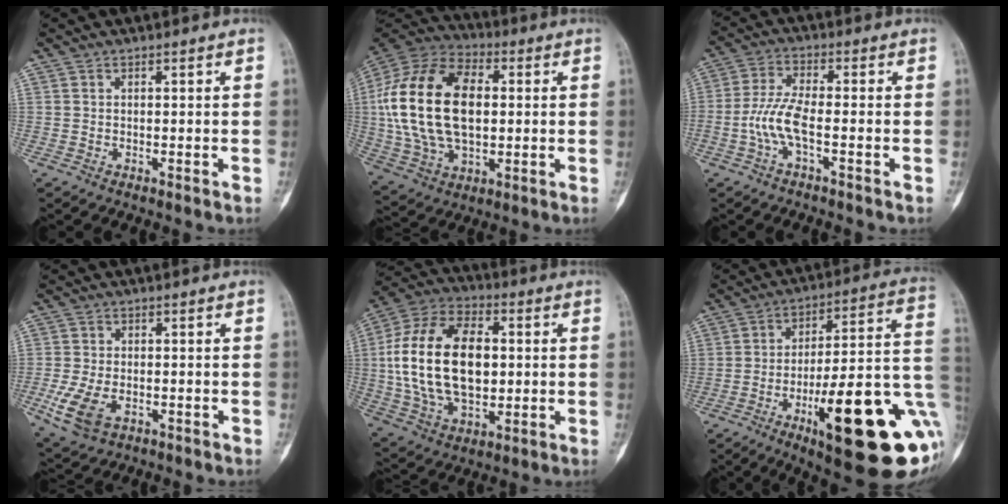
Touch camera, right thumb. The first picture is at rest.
{"total": 24.7, "force": [1.6, 14.9, 19.6], "torque": [-0.387, 0.008, 0.031]}
{"total": 6.9, "force": [-2.2, 1.9, 6.2], "torque": [-0.150, 0.020, -0.049]}
{"total": 8.0, "force": [-2.7, 4.8, 5.8], "torque": [-0.127, 0.002, -0.043]}
{"total": 23.0, "force": [1.2, 13.8, 18.3], "torque": [-0.344, 0.009, 0.025]}
{"total": 30.8, "force": [-9.4, 8.3, 28.2], "torque": [-0.335, 0.025, -0.128]}